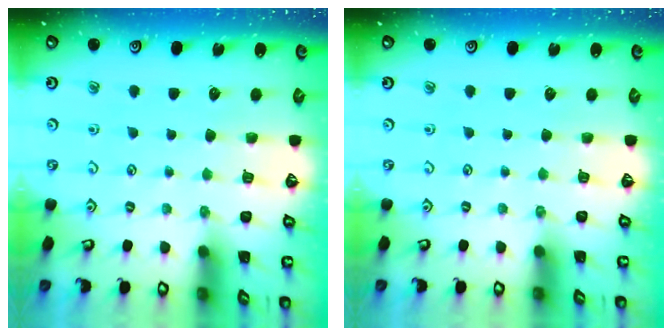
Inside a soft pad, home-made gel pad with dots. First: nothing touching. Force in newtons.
{"total": 0.0}